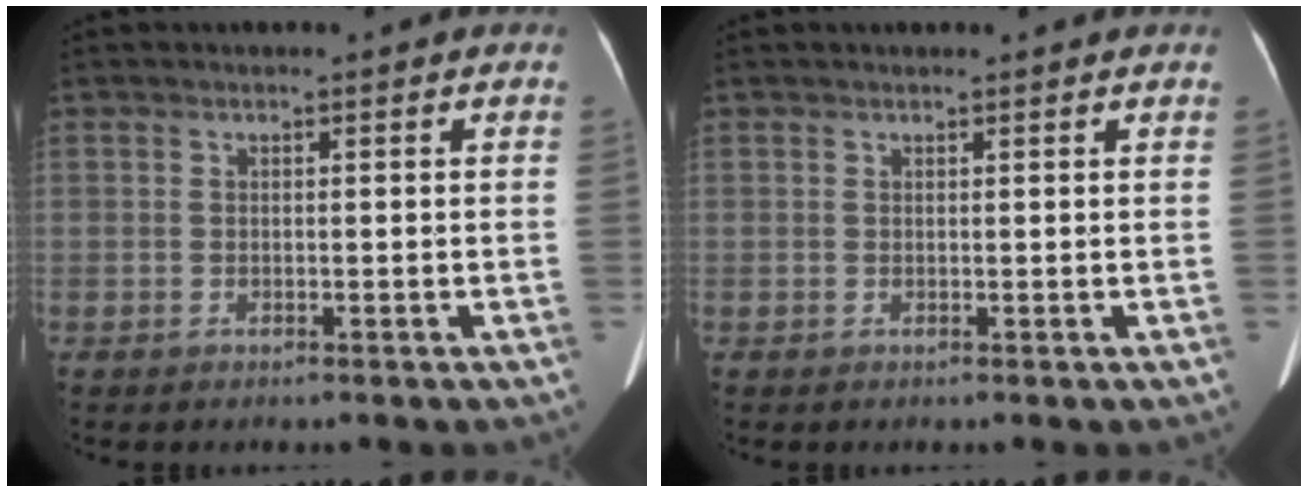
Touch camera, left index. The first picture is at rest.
{"total": 1.6, "force": [1.5, 0.1, 0.5], "torque": [-0.010, 0.013, 0.016]}